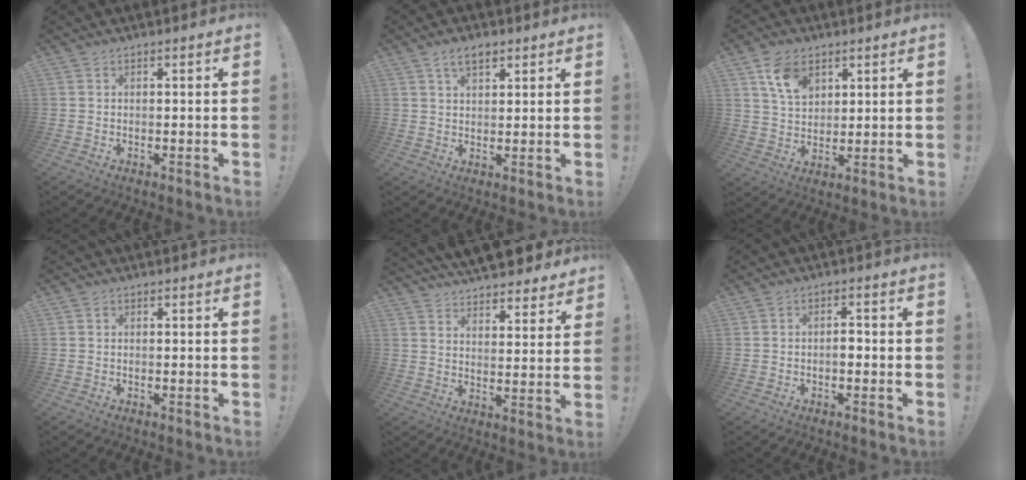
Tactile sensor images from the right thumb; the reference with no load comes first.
{"total": 5.2, "force": [3.2, 2.6, 3.2], "torque": [-0.054, -0.008, 0.057]}
{"total": 9.8, "force": [5.4, 6.3, 5.1], "torque": [-0.081, -0.018, 0.104]}
{"total": 0.0}
{"total": 8.6, "force": [7.8, 2.5, 2.7], "torque": [-0.033, -0.067, 0.138]}
{"total": 2.6, "force": [-0.9, 1.3, 2.0], "torque": [-0.027, 0.002, -0.019]}